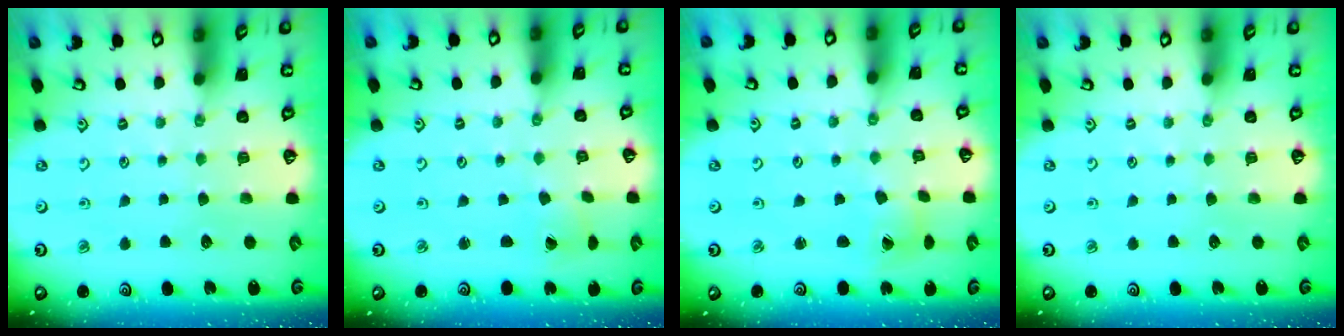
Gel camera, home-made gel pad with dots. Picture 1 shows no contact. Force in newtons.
{"total": 0.6, "press": 0.6, "slide": 0.0}
{"total": 2.5, "press": 2.5, "slide": 0.3}
{"total": 0.0}